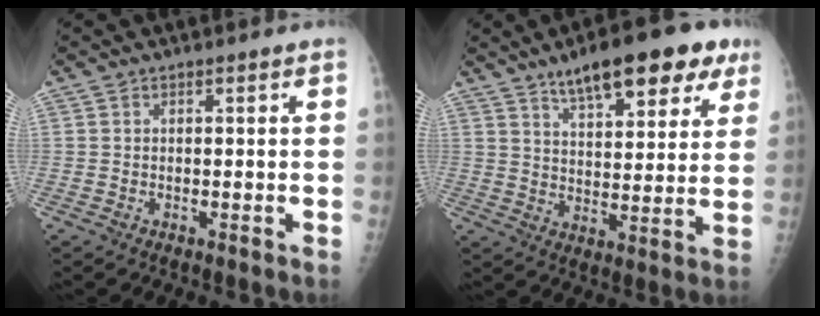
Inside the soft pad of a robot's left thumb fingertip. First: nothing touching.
{"total": 16.4, "force": [10.2, 6.0, 11.3], "torque": [-0.120, -0.031, 0.150]}